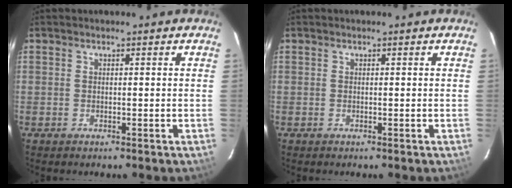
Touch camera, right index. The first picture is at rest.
{"total": 0.0}